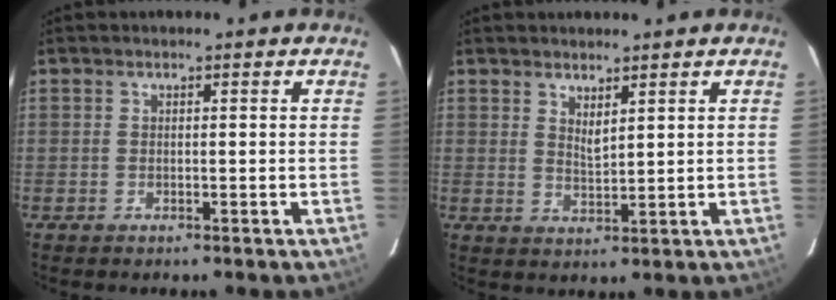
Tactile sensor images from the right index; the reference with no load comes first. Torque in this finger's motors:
{"motor_torque": [-0.27, 0.19, -0.12, -0.01]}